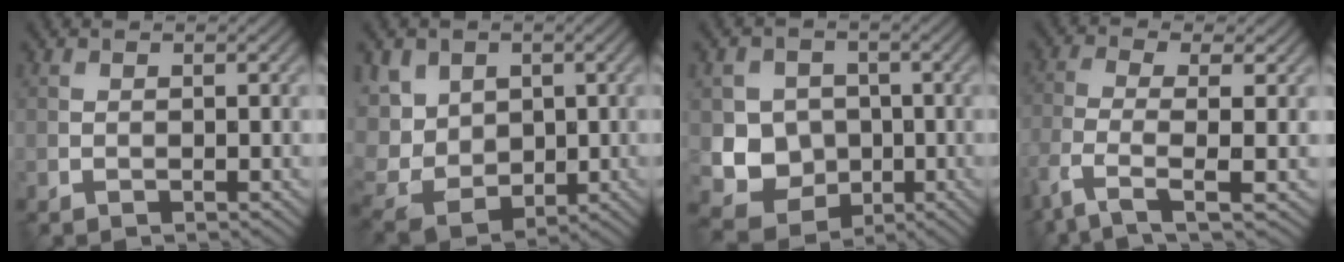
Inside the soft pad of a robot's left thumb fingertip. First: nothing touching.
{"total": 8.0, "force": [0.7, 6.4, 4.9], "torque": [-0.152, -0.007, 0.021]}
{"total": 7.1, "force": [-0.9, 6.3, 2.9], "torque": [-0.067, -0.021, -0.031]}
{"total": 6.2, "force": [-3.2, 1.5, 5.0], "torque": [-0.112, -0.002, -0.075]}